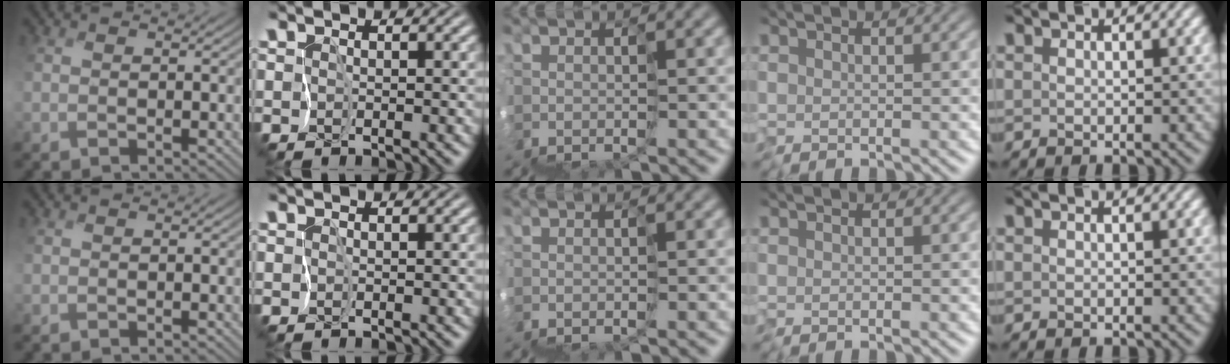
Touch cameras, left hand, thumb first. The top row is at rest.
{}